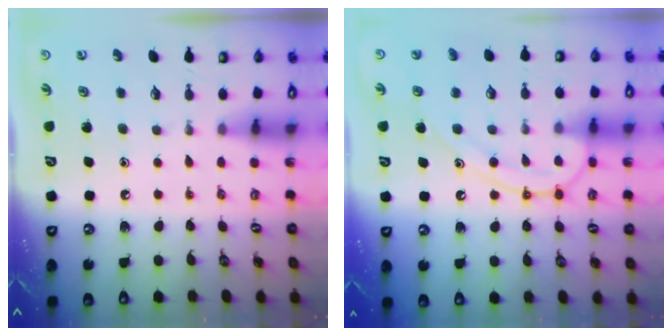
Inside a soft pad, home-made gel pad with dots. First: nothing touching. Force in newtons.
{"total": 14.0, "press": 14.0, "slide": 1.3}